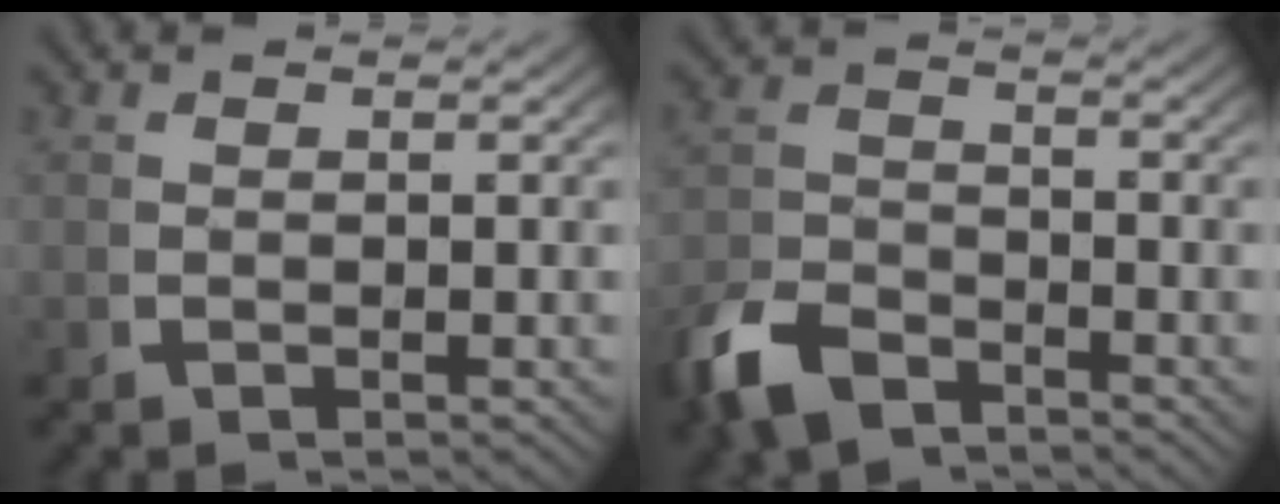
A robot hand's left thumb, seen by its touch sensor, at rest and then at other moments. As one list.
[{"total": 5.2, "force": [-4.1, 2.6, 1.9], "torque": [-0.041, -0.017, -0.068]}]